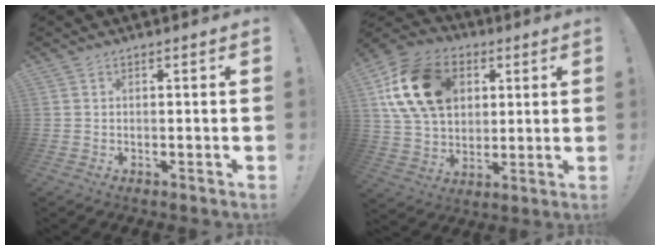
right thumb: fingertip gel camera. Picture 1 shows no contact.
{"total": 20.2, "force": [6.4, 14.7, 12.3], "torque": [-0.209, -0.010, 0.129]}